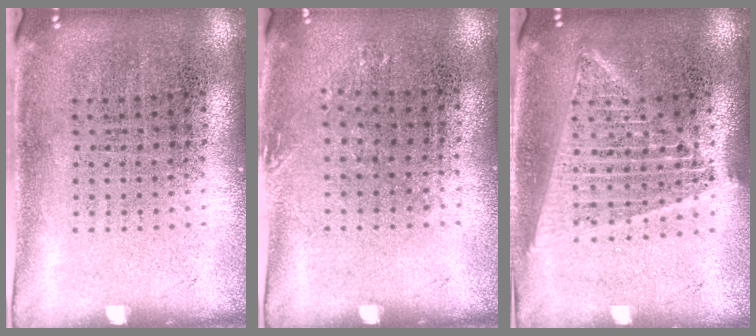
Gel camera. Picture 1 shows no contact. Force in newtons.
{"total": 0.8, "press": 0.8, "slide": 0.1}
{"total": 1.6, "press": 1.5, "slide": 0.7}